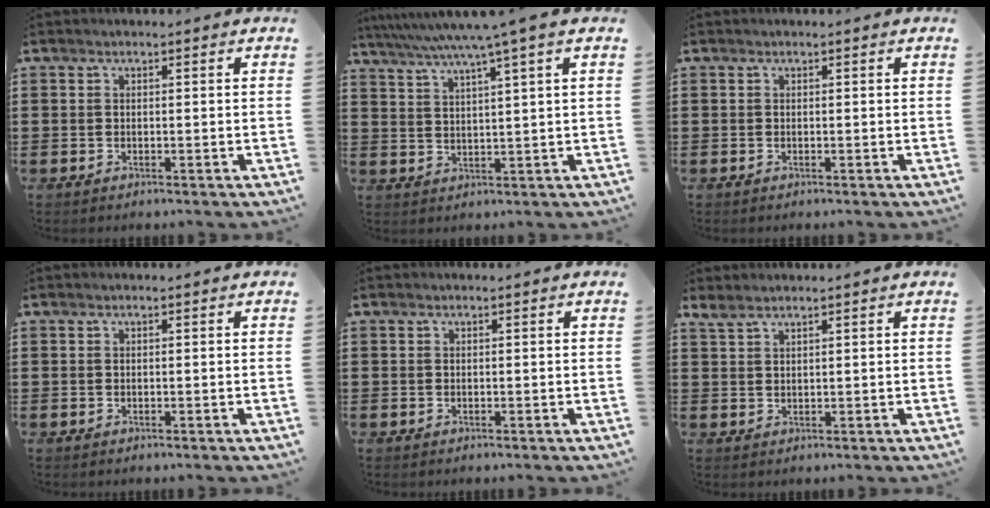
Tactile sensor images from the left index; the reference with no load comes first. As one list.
[{"total": 5.7, "force": [4.0, -1.0, 3.9], "torque": [-0.089, -0.020, 0.062]}, {"total": 0.0}, {"total": 0.0}, {"total": 0.0}, {"total": 1.8, "force": [1.5, 0.3, 0.8], "torque": [-0.020, 0.000, 0.029]}]